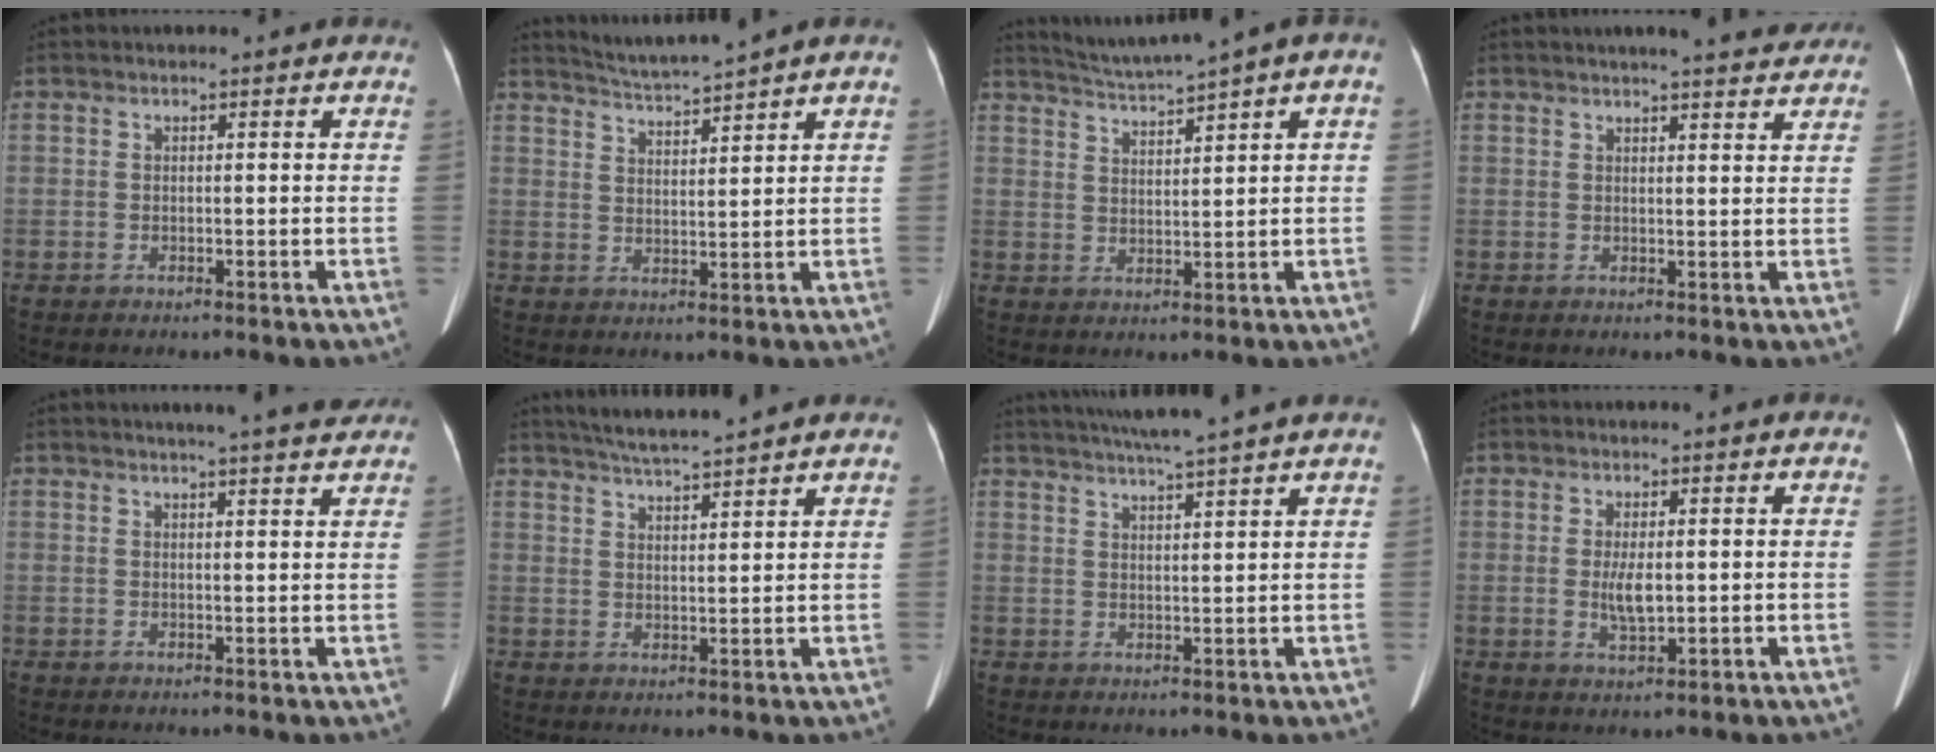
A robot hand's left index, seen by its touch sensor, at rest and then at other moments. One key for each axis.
{"total": 5.0, "fx": 4.5, "fy": -1.7, "fz": 1.2, "tx": -0.031, "ty": -0.006, "tz": 0.087}
{"total": 5.7, "fx": 4.5, "fy": -1.0, "fz": 3.4, "tx": -0.060, "ty": 0.010, "tz": 0.082}
{"total": 7.7, "fx": 6.8, "fy": 0.8, "fz": 3.4, "tx": -0.045, "ty": 0.006, "tz": 0.071}
{"total": 7.9, "fx": 6.9, "fy": 0.2, "fz": 3.9, "tx": -0.054, "ty": 0.007, "tz": 0.071}
{"total": 8.0, "fx": 7.3, "fy": -0.9, "fz": 3.2, "tx": -0.064, "ty": 0.013, "tz": 0.117}
{"total": 9.8, "fx": 8.5, "fy": -1.7, "fz": 4.5, "tx": -0.075, "ty": 0.010, "tz": 0.119}
{"total": 3.6, "fx": 0.0, "fy": 1.1, "fz": 3.4, "tx": -0.069, "ty": -0.008, "tz": 0.003}